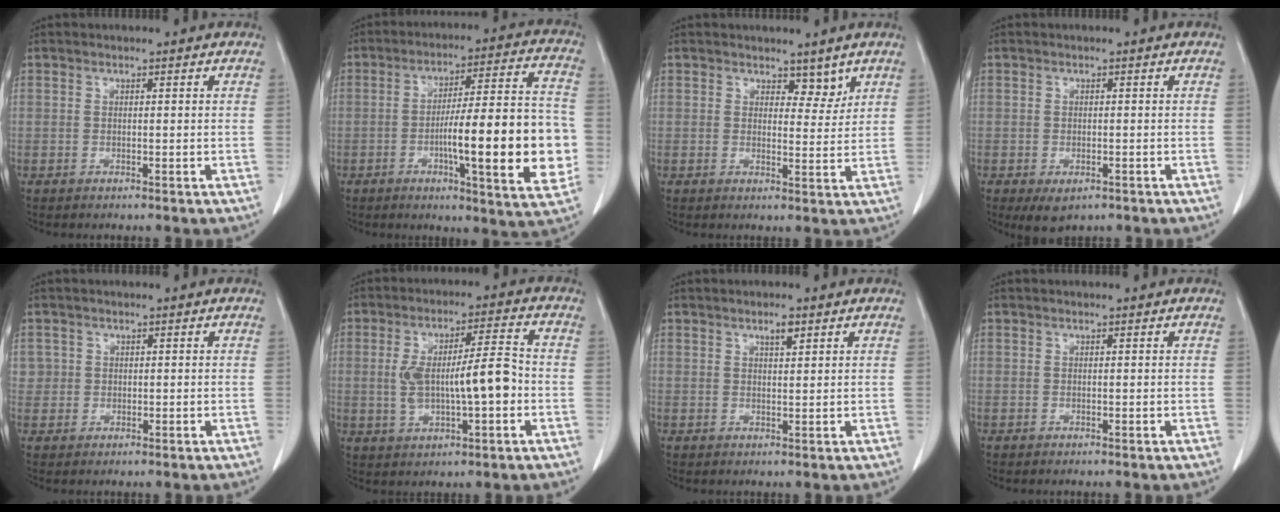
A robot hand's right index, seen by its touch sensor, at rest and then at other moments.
{"total": 18.9, "force": [-3.5, 2.4, 18.4], "torque": [-0.240, 0.016, -0.046]}
{"total": 3.1, "force": [2.3, 1.7, 1.3], "torque": [-0.008, -0.005, 0.034]}
{"total": 3.4, "force": [-2.0, 1.8, 2.1], "torque": [-0.031, -0.007, -0.020]}
{"total": 1.9, "force": [0.5, 1.9, 0.0], "torque": [0.016, 0.003, 0.004]}
{"total": 10.0, "force": [-1.0, 2.3, 9.7], "torque": [-0.180, 0.019, -0.011]}
{"total": 1.9, "force": [1.2, 0.4, 1.4], "torque": [-0.026, 0.000, 0.020]}
{"total": 0.0}